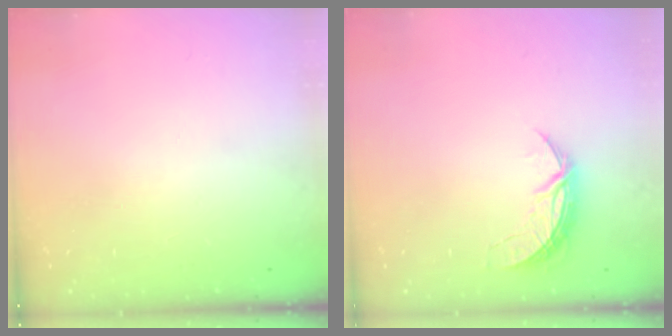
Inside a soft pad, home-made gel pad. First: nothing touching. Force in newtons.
{"total": 6.5, "press": 6.5, "slide": 0.4}